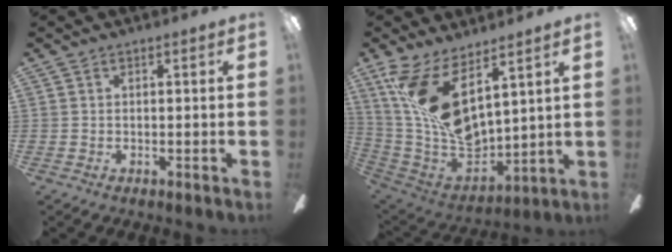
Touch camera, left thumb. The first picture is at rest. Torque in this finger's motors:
{"motor_torque": [1.60, 1.60, 1.79, -0.98, 0.64]}